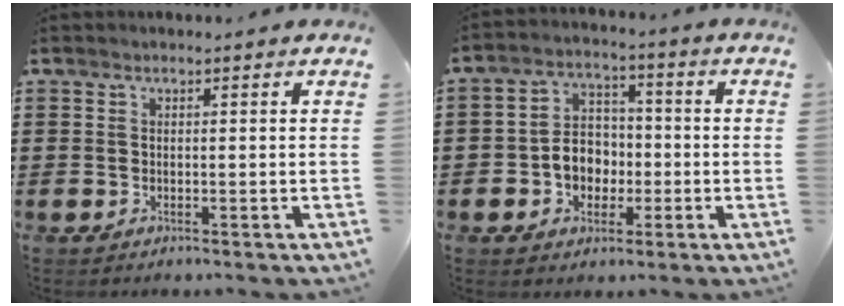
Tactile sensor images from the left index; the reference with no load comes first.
{"total": 5.4, "force": [-1.8, 4.3, 2.8], "torque": [-0.067, 0.012, -0.037]}